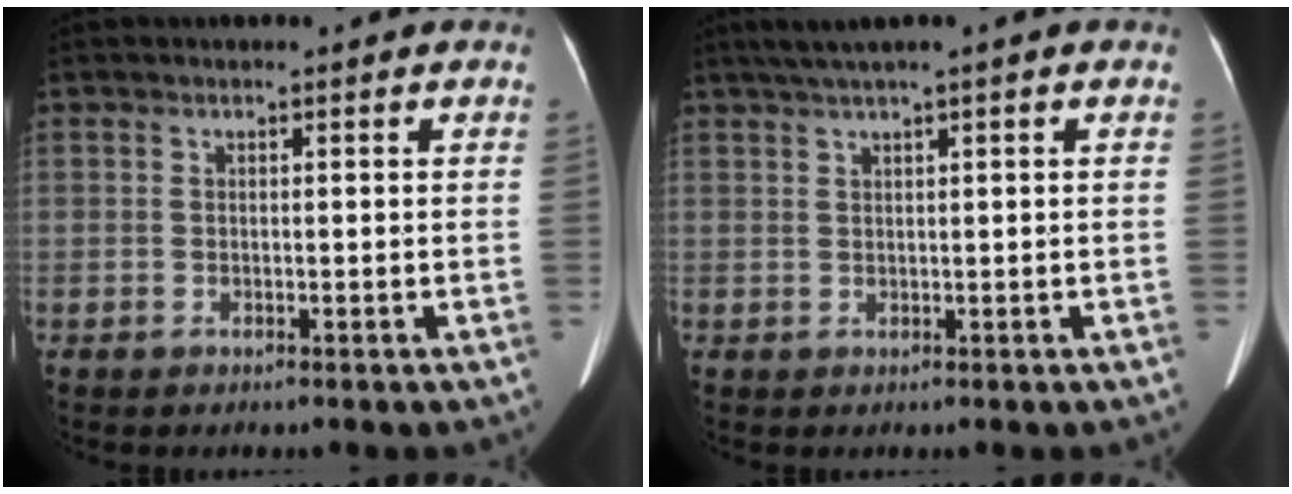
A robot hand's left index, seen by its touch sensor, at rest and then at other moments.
{"total": 3.5, "force": [2.1, -0.2, 2.8], "torque": [-0.058, 0.020, 0.043]}